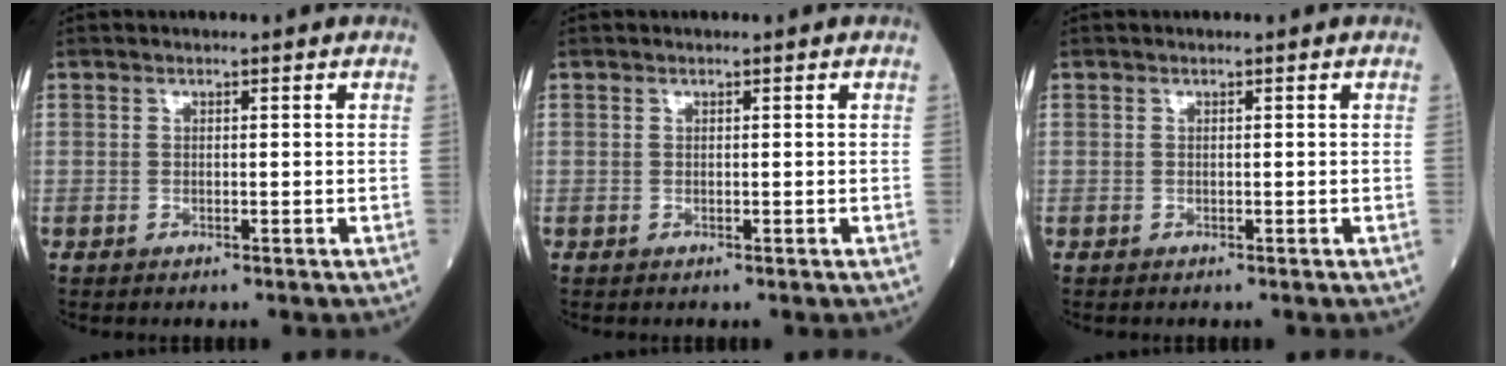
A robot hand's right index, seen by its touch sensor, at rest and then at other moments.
{"total": 0.0}
{"total": 0.0}